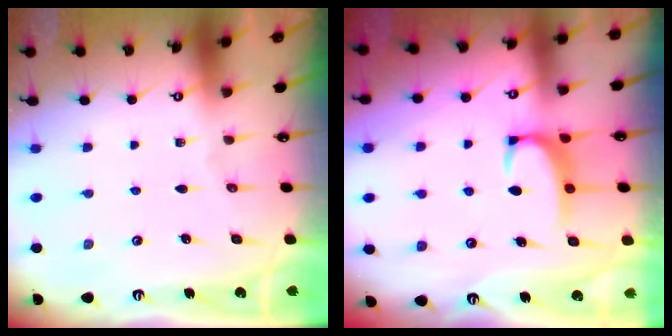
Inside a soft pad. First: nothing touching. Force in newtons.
{"total": 2.2, "press": 2.1, "slide": 0.6}